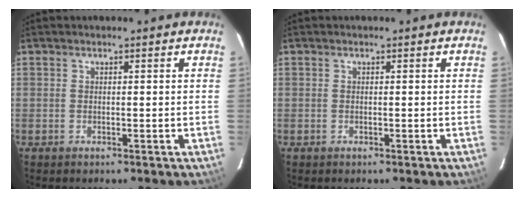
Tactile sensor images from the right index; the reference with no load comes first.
{"total": 0.0}